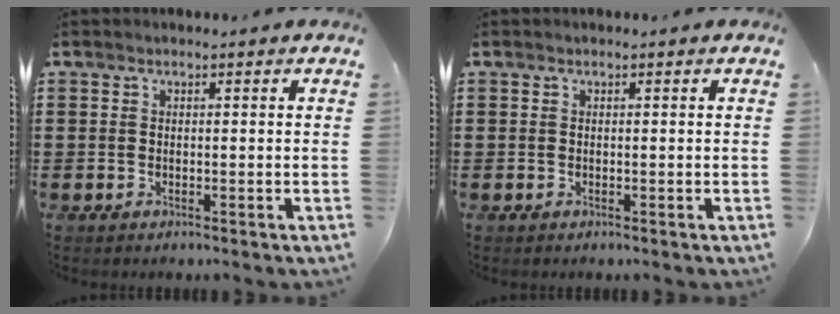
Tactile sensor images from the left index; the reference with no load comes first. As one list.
[{"total": 0.0}]